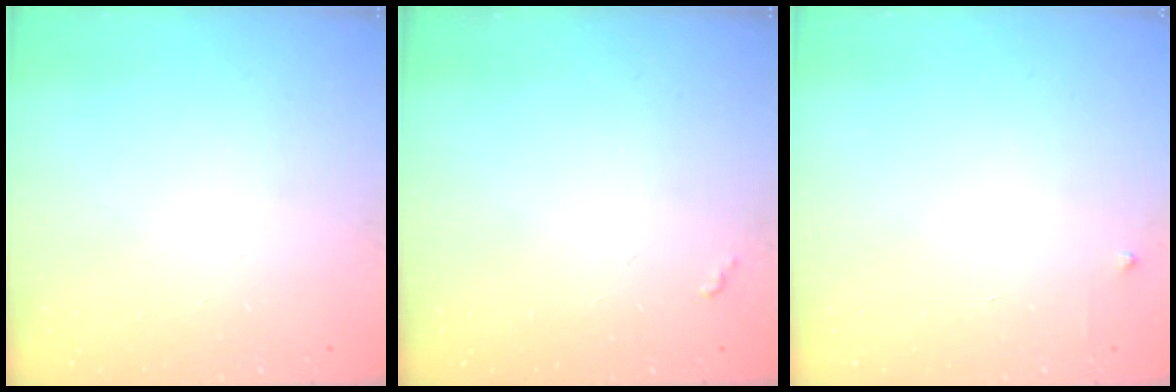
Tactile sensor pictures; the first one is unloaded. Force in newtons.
{"total": 2.8, "press": 2.8, "slide": 0.4}
{"total": 2.3, "press": 2.3, "slide": 0.3}